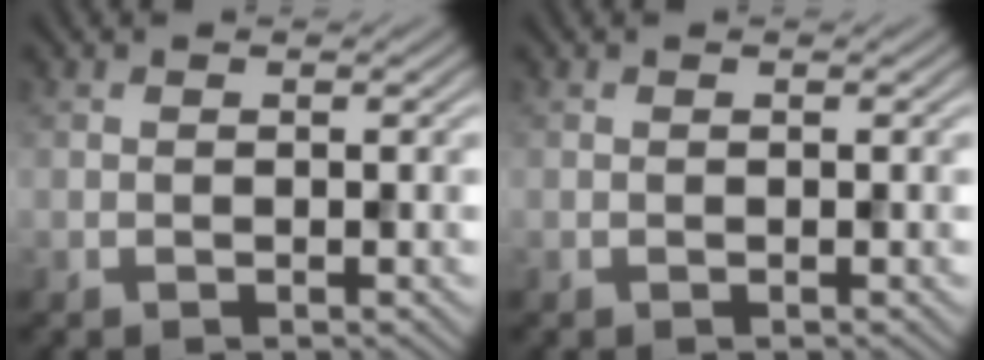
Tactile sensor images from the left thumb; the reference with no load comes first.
{"total": 0.0}